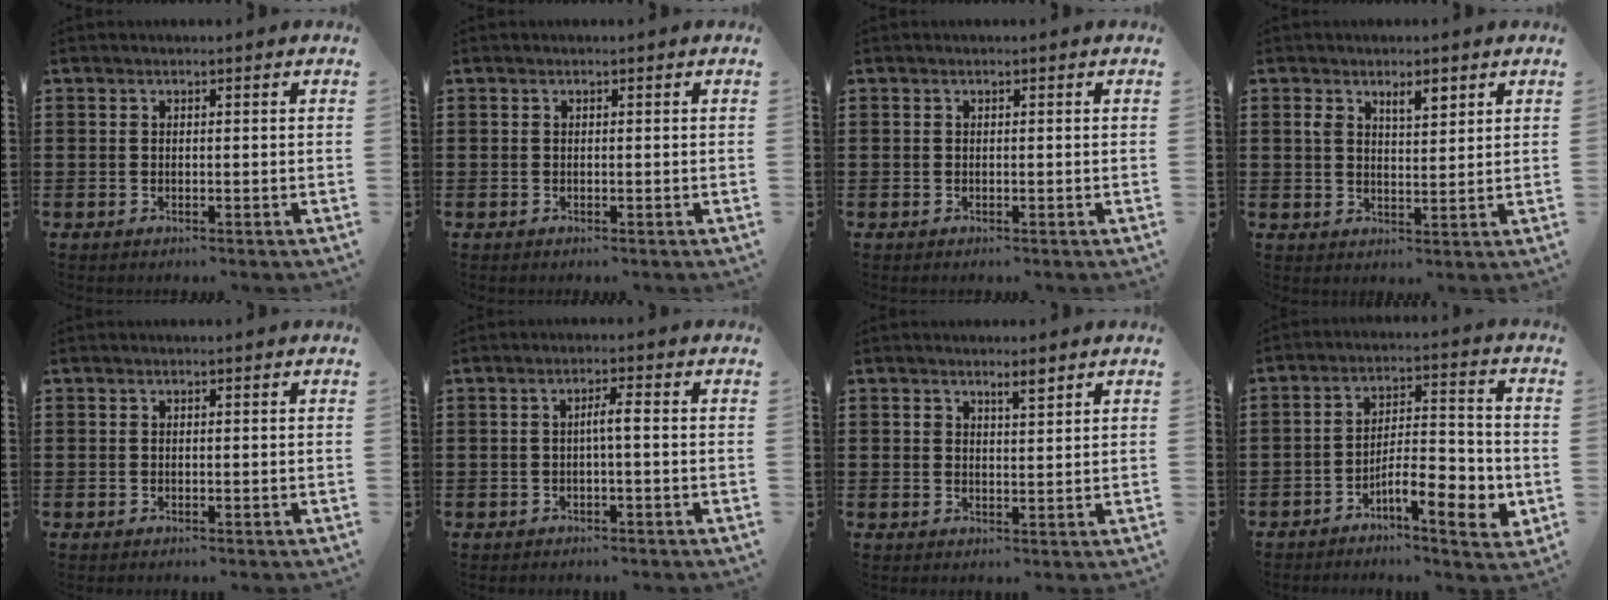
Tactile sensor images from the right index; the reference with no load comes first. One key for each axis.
{"total": 0.0}
{"total": 0.0}
{"total": 4.0, "fx": 2.4, "fy": 1.5, "fz": 2.8, "tx": -0.053, "ty": 0.002, "tz": 0.040}
{"total": 0.0}
{"total": 2.4, "fx": -0.3, "fy": 0.0, "fz": 2.3, "tx": -0.044, "ty": 0.000, "tz": -0.009}
{"total": 2.4, "fx": 1.8, "fy": 0.6, "fz": 1.5, "tx": -0.024, "ty": 0.000, "tz": 0.029}
{"total": 8.4, "fx": -4.2, "fy": 2.3, "fz": 6.9, "tx": -0.111, "ty": 0.000, "tz": -0.075}